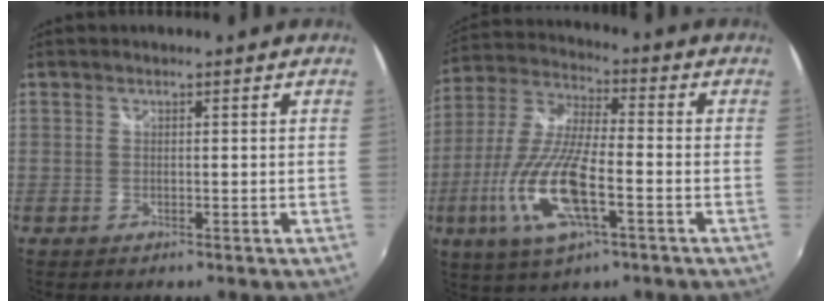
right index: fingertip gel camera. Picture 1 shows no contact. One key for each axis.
{"total": 16.2, "fx": -5.6, "fy": 4.6, "fz": 14.5, "tx": -0.311, "ty": -0.012, "tz": -0.109}